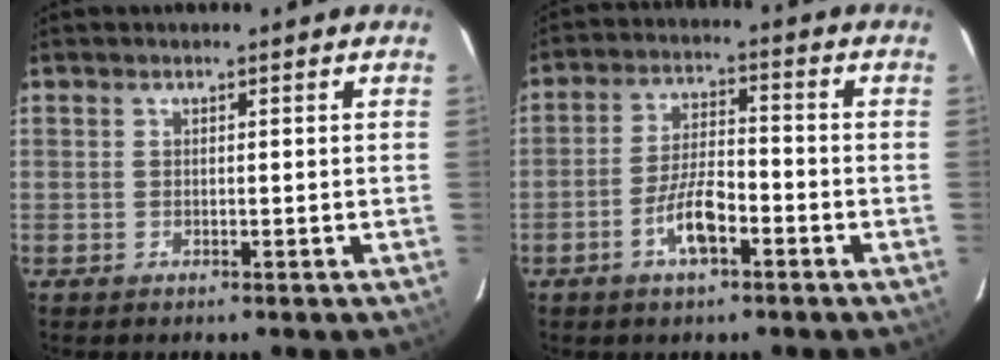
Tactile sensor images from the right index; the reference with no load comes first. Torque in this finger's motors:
{"motor_torque": [1.36, -0.58, 0.49, 0.09]}